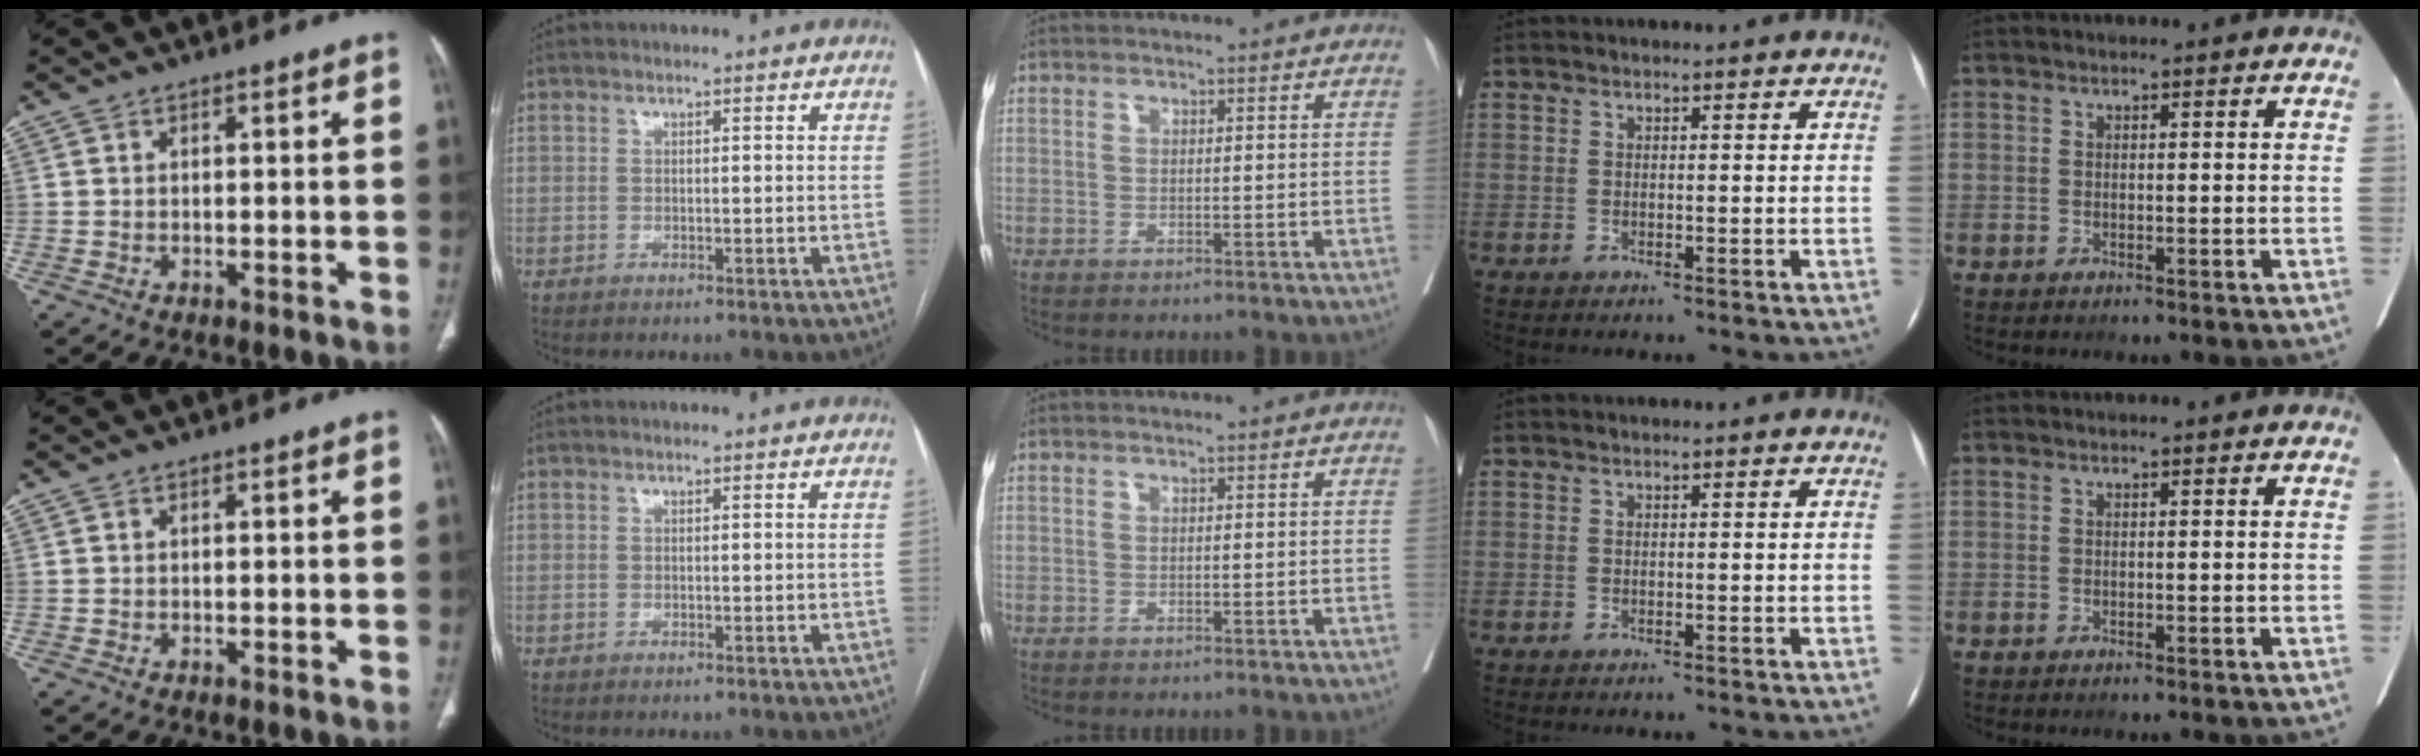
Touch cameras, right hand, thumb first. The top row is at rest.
{}